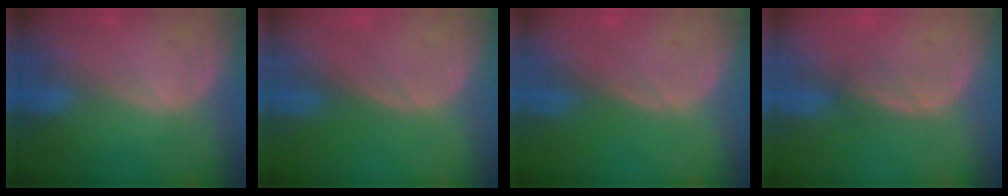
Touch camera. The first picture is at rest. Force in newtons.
{"total": 0.0}
{"total": 0.0}
{"total": 2.4, "press": 2.3, "slide": 0.6}